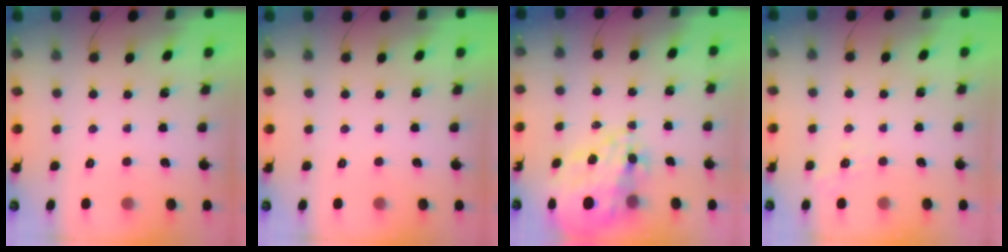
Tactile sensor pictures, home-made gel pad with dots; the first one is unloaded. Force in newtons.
{"total": 0.0}
{"total": 21.9, "press": 21.4, "slide": 4.8}
{"total": 1.4, "press": 0.2, "slide": 1.4}